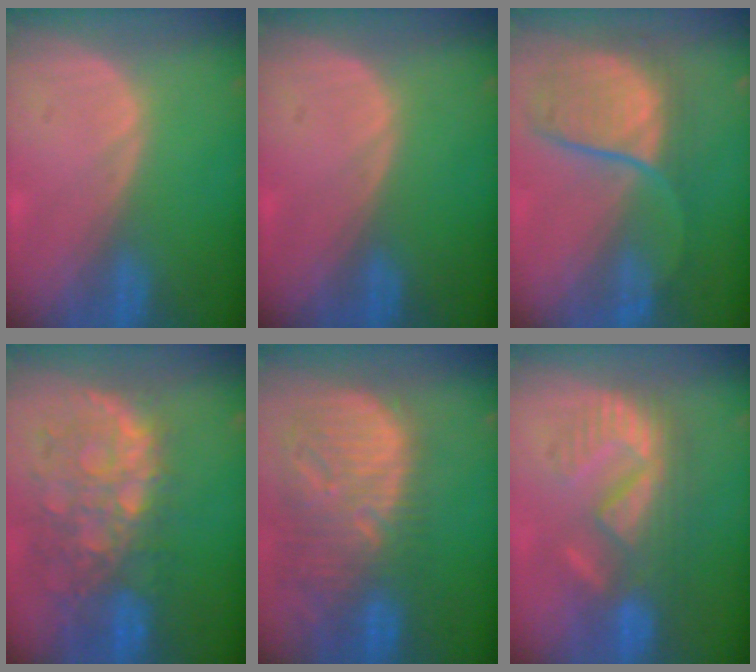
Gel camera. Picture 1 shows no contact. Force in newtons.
{"total": 0.0}
{"total": 8.8, "press": 8.4, "slide": 2.6}
{"total": 11.1, "press": 9.7, "slide": 5.5}
{"total": 13.5, "press": 11.6, "slide": 6.9}
{"total": 8.7, "press": 8.5, "slide": 1.6}